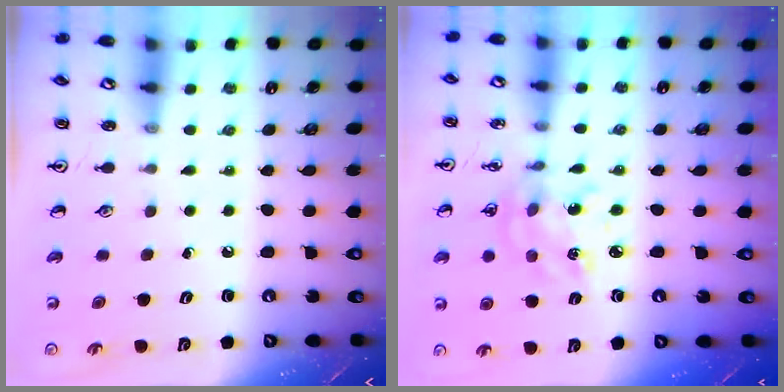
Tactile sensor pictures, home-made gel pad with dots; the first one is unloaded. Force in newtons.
{"total": 7.1, "press": 7.1, "slide": 0.4}